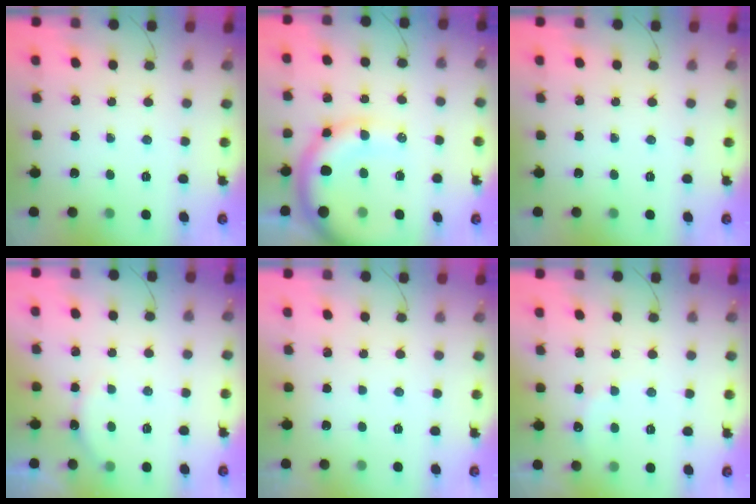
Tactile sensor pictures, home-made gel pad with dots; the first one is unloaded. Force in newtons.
{"total": 15.8, "press": 15.5, "slide": 3.0}
{"total": 0.0}
{"total": 5.7, "press": 5.6, "slide": 1.1}
{"total": 2.9, "press": 2.9, "slide": 0.1}
{"total": 7.7, "press": 7.6, "slide": 1.3}